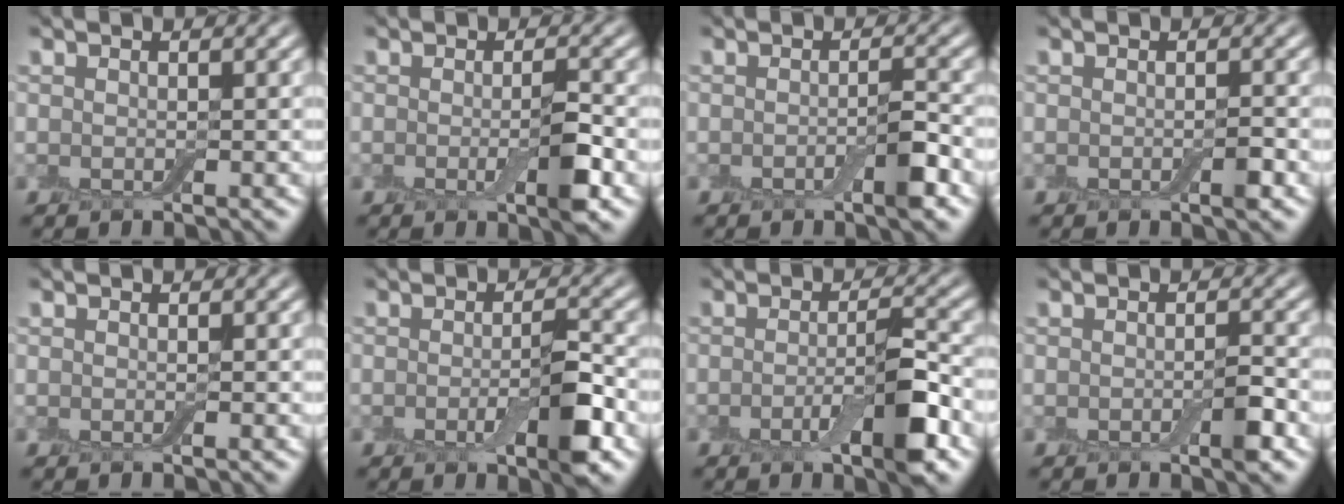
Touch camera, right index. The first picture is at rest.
{"total": 3.0, "force": [-0.6, 0.5, 2.9], "torque": [-0.048, -0.007, -0.010]}
{"total": 2.3, "force": [-1.0, 0.4, 2.0], "torque": [-0.029, 0.001, -0.017]}
{"total": 1.0, "force": [-0.4, 0.2, 0.9], "torque": [-0.013, 0.000, -0.006]}
{"total": 0.0}
{"total": 4.0, "force": [-1.1, 1.0, 3.8], "torque": [-0.062, -0.005, -0.020]}
{"total": 4.8, "force": [-1.7, 1.1, 4.4], "torque": [-0.072, -0.002, -0.031]}
{"total": 1.7, "force": [-0.6, 0.3, 1.5], "torque": [-0.022, -0.002, -0.011]}